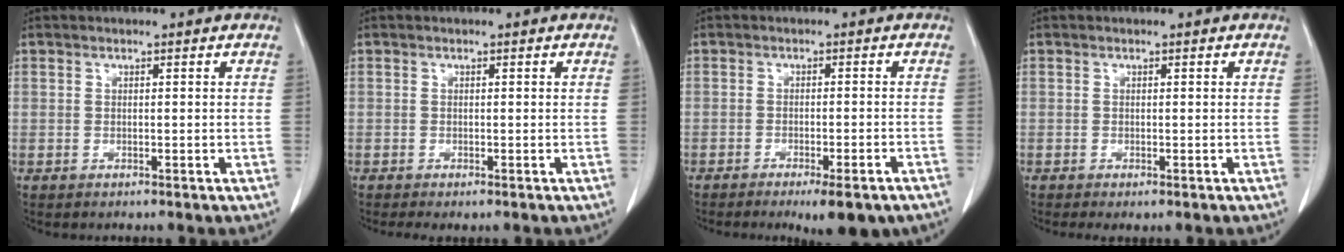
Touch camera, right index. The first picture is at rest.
{"total": 1.7, "force": [-1.1, 0.6, 1.1], "torque": [-0.013, -0.003, -0.014]}
{"total": 7.7, "force": [-5.8, 1.5, 4.9], "torque": [-0.043, -0.008, -0.076]}
{"total": 1.4, "force": [-0.7, 0.5, 1.1], "torque": [-0.015, -0.002, -0.008]}